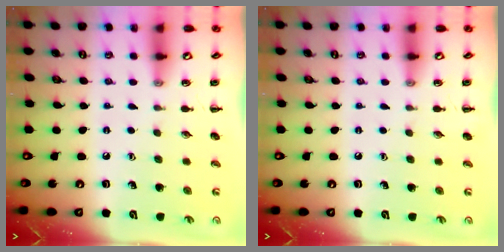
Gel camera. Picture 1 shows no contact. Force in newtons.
{"total": 0.0}